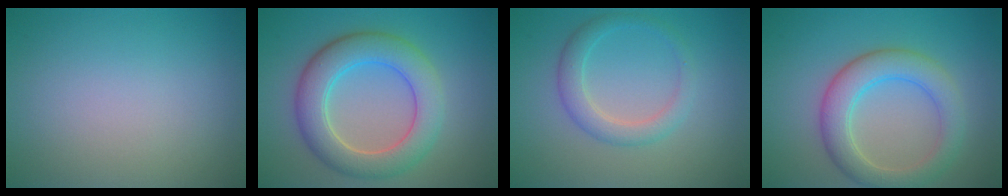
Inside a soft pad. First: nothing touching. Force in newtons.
{"total": 6.5, "press": 6.4, "slide": 0.6}
{"total": 2.7, "press": 2.7, "slide": 0.1}
{"total": 5.0, "press": 5.0, "slide": 0.1}